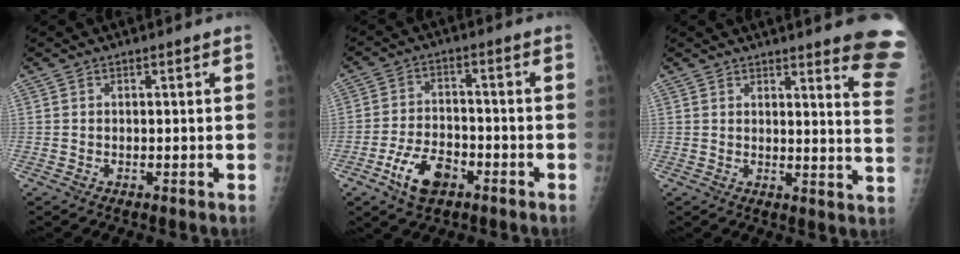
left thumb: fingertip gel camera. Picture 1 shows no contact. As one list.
[{"total": 8.3, "force": [-4.3, 4.8, 5.3], "torque": [-0.087, 0.021, -0.076]}, {"total": 14.0, "force": [12.0, 0.9, 7.3], "torque": [-0.061, -0.107, 0.116]}]